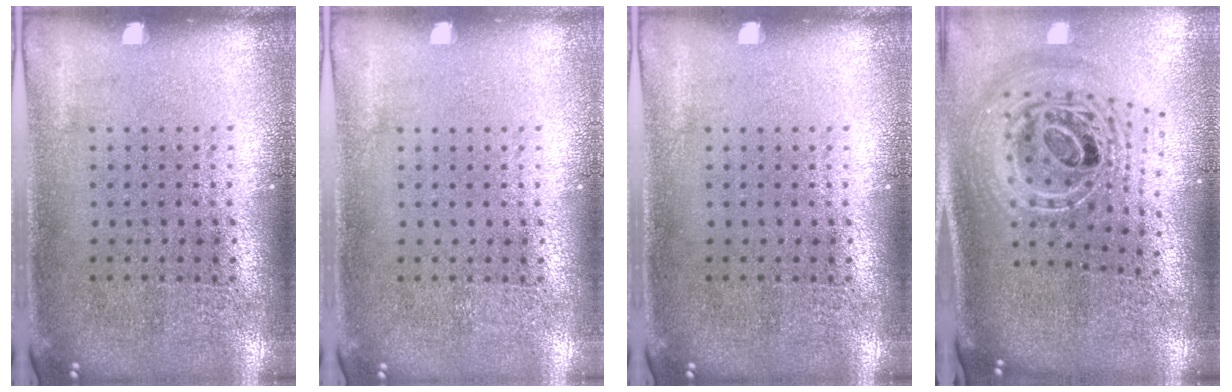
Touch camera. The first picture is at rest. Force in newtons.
{"total": 0.0}
{"total": 0.0}
{"total": 2.8, "press": 2.0, "slide": 2.0}